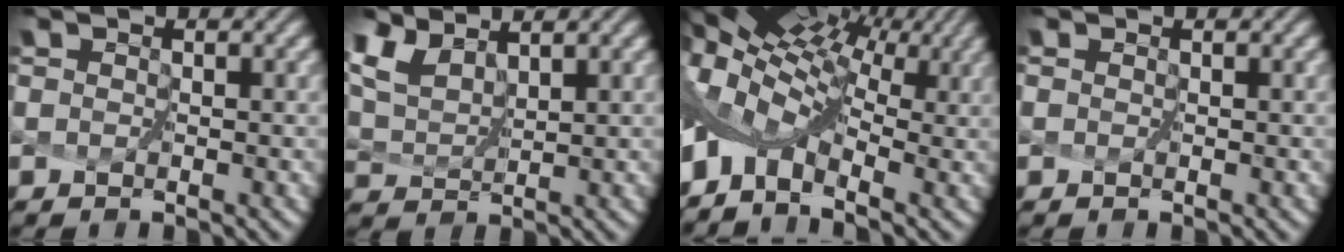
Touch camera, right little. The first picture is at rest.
{"total": 4.2, "force": [3.7, 1.2, 1.4], "torque": [-0.058, -0.001, 0.092]}
{"total": 9.9, "force": [1.8, 6.2, 7.5], "torque": [-0.167, -0.001, 0.042]}
{"total": 0.0}